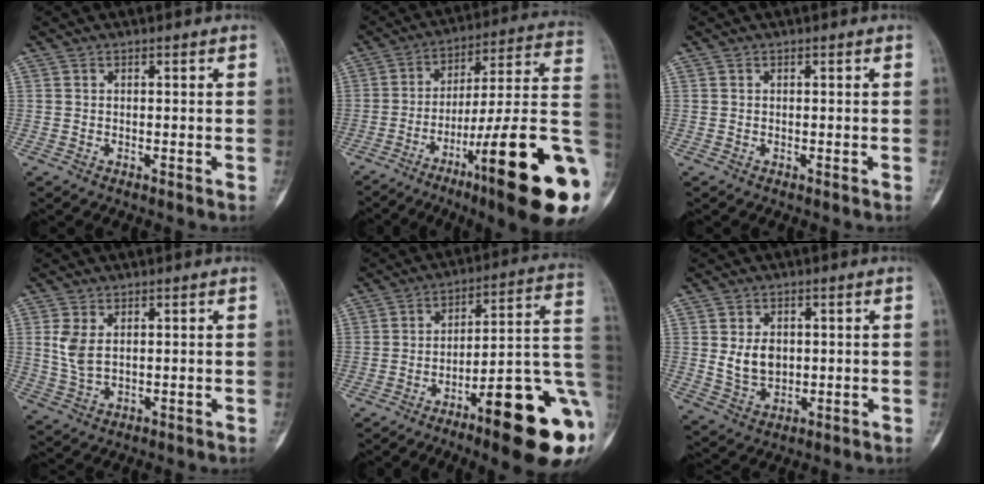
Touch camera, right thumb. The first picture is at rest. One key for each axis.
{"total": 26.5, "fx": -8.8, "fy": 3.9, "fz": 24.7, "tx": -0.291, "ty": 0.047, "tz": -0.125}
{"total": 0.0}
{"total": 5.0, "fx": 1.3, "fy": 3.0, "fz": 3.8, "tx": -0.082, "ty": -0.005, "tz": 0.036}
{"total": 22.1, "fx": -8.0, "fy": 4.8, "fz": 20.0, "tx": -0.216, "ty": 0.049, "tz": -0.108}
{"total": 6.1, "fx": 0.8, "fy": 4.4, "fz": 4.1, "tx": -0.056, "ty": -0.011, "tz": 0.027}